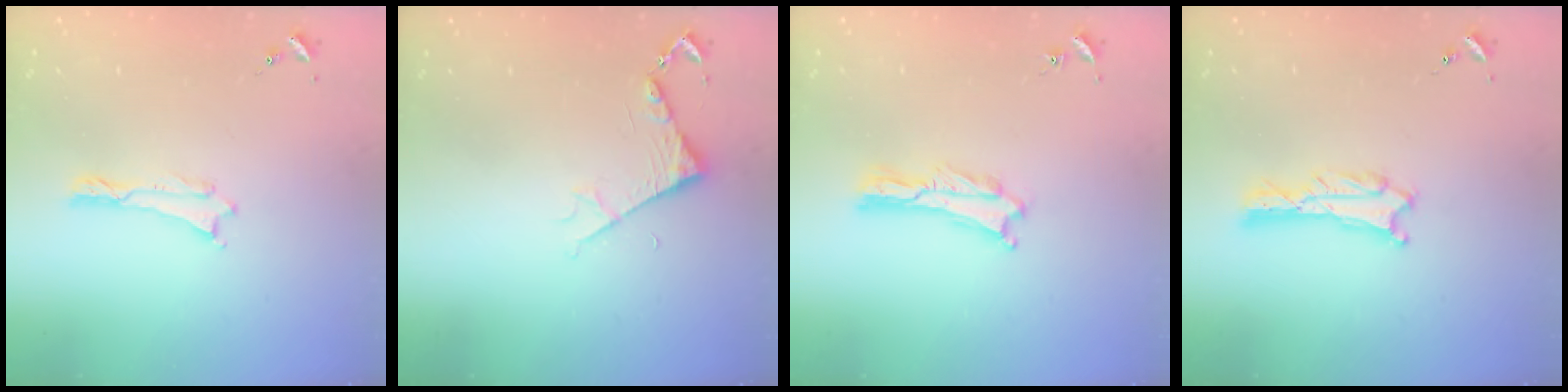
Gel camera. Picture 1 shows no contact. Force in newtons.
{"total": 4.4, "press": 4.4, "slide": 0.5}
{"total": 0.7, "press": 0.7, "slide": 0.2}
{"total": 0.7, "press": 0.7, "slide": 0.1}